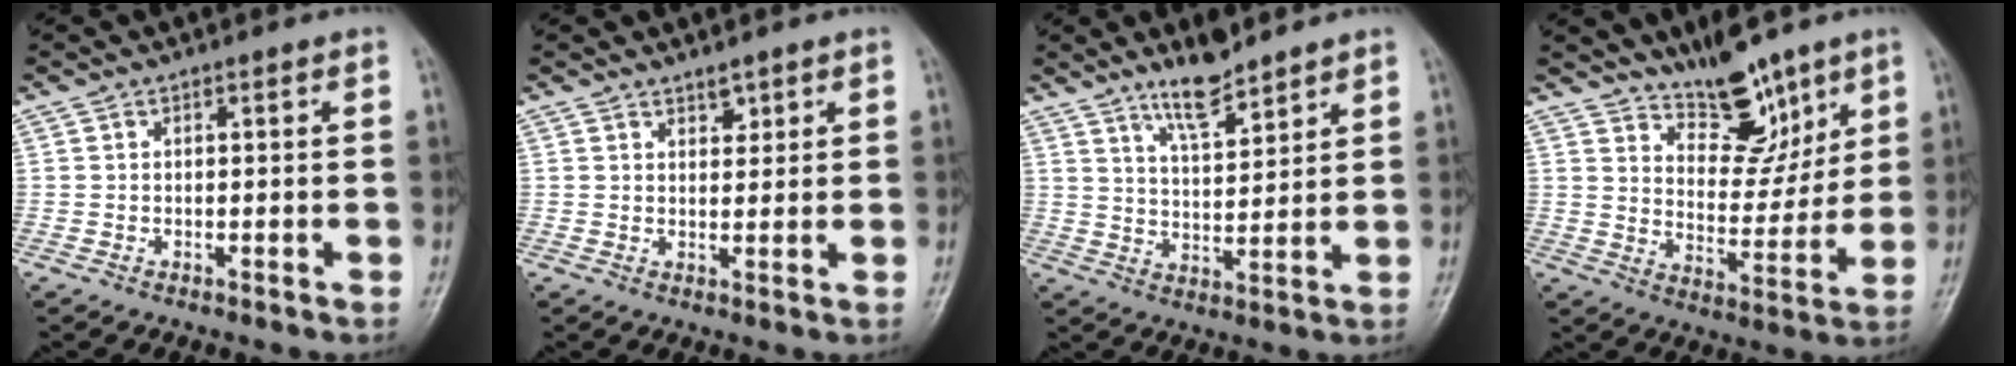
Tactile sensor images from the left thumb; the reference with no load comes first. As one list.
[{"total": 2.2, "force": [1.7, 1.1, 1.0], "torque": [-0.003, -0.012, 0.027]}, {"total": 7.6, "force": [6.1, 1.9, 4.3], "torque": [-0.062, -0.047, 0.109]}, {"total": 11.8, "force": [8.6, 5.2, 6.2], "torque": [-0.057, -0.067, 0.149]}]